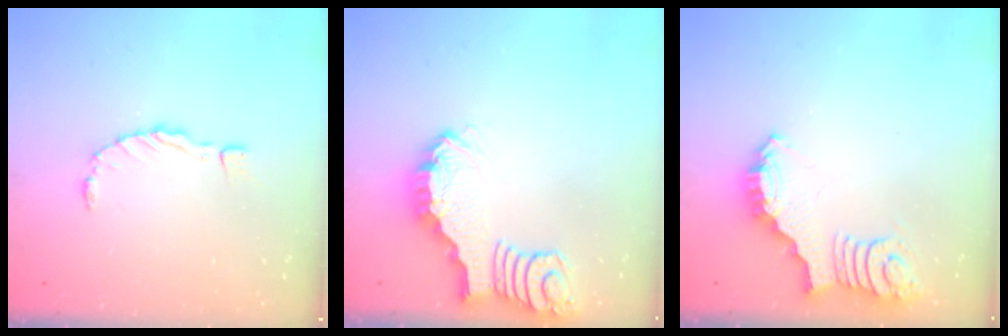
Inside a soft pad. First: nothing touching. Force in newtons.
{"total": 2.8, "press": 2.7, "slide": 0.4}
{"total": 2.7, "press": 2.6, "slide": 0.5}